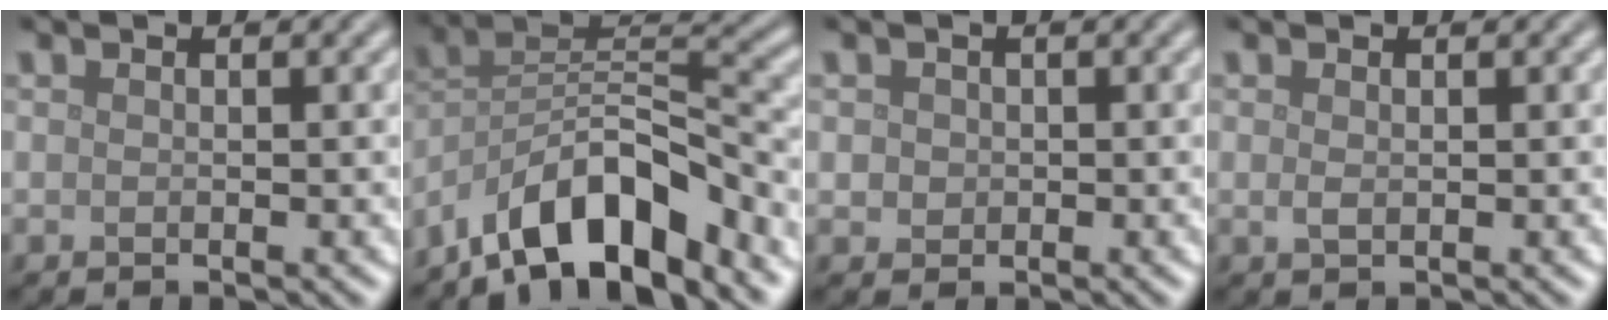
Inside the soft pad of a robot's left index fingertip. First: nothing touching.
{"total": 10.0, "force": [-7.1, 3.3, 6.3], "torque": [-0.089, 0.011, -0.136]}
{"total": 1.2, "force": [0.1, 1.1, 0.3], "torque": [0.001, -0.003, 0.004]}
{"total": 0.8, "force": [0.1, 0.5, 0.7], "torque": [-0.015, -0.001, 0.003]}